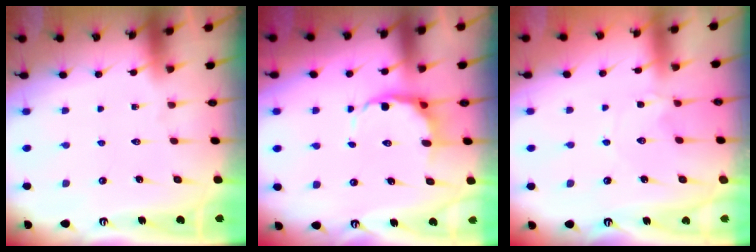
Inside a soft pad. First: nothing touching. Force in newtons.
{"total": 6.8, "press": 6.3, "slide": 2.6}
{"total": 0.9, "press": 0.9, "slide": 0.1}